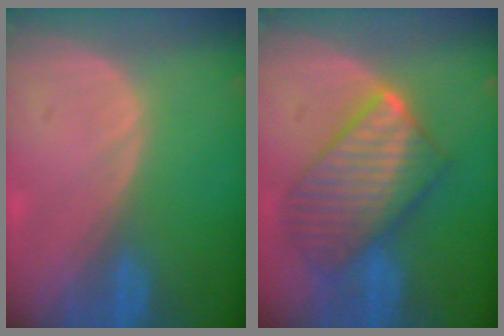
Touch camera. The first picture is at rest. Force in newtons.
{"total": 10.1, "press": 10.1, "slide": 0.7}